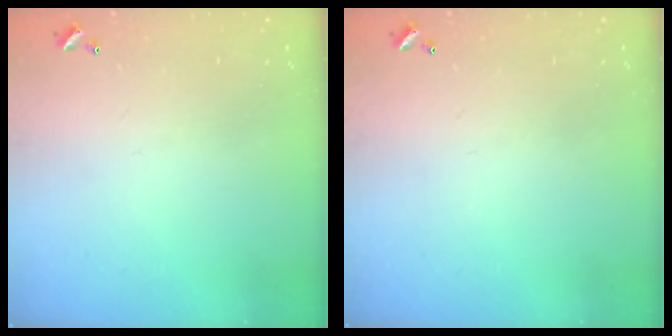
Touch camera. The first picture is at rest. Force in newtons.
{"total": 0.0}